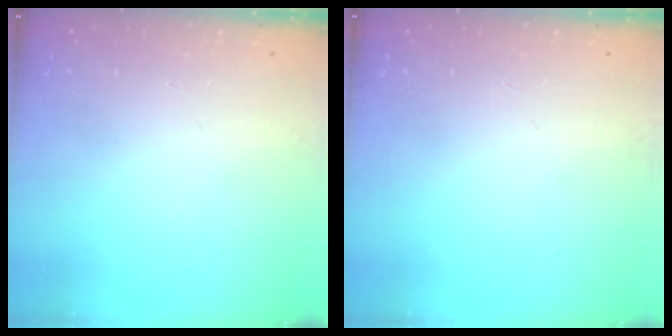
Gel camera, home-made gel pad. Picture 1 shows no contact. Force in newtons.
{"total": 0.0}